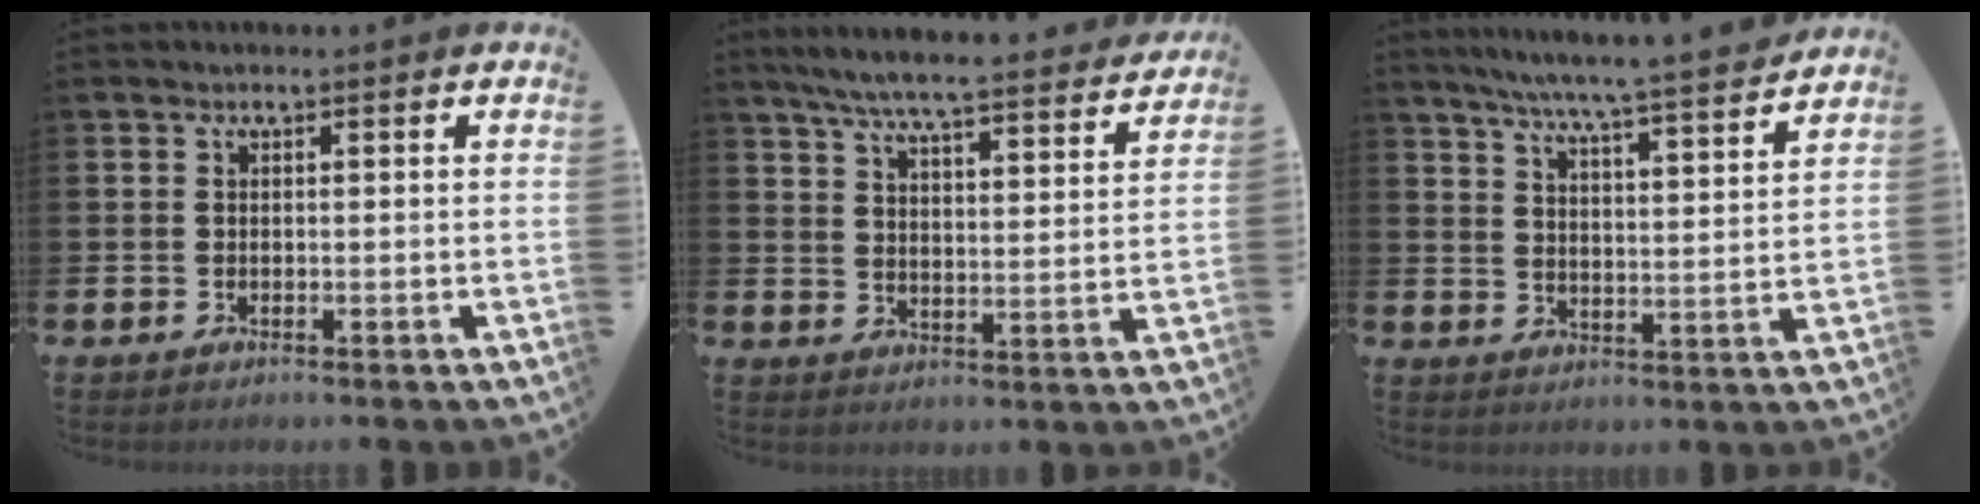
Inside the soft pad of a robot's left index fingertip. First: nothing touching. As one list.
[{"total": 6.8, "force": [6.3, 0.3, 2.5], "torque": [-0.068, -0.047, 0.107]}, {"total": 7.1, "force": [6.7, -0.5, 2.4], "torque": [-0.065, -0.050, 0.115]}]